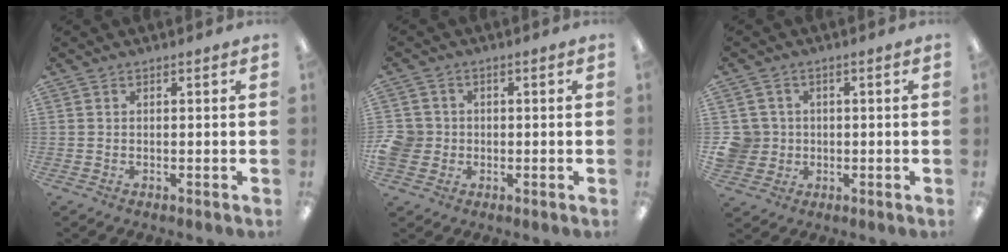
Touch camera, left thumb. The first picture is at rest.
{"total": 6.2, "force": [-0.3, 5.9, 1.9], "torque": [-0.055, 0.011, -0.004]}
{"total": 6.1, "force": [0.2, 5.9, 1.4], "torque": [-0.044, 0.010, 0.006]}